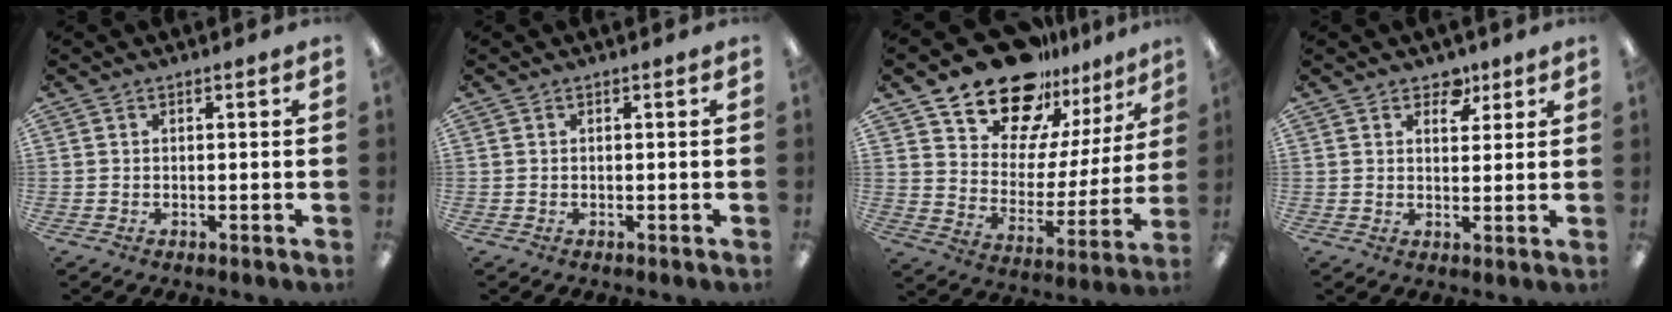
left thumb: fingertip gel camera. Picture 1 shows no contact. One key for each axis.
{"total": 0.0}
{"total": 18.4, "fx": 15.2, "fy": 8.9, "fz": 5.3, "tx": -0.104, "ty": -0.117, "tz": 0.274}
{"total": 5.0, "fx": 3.4, "fy": 3.2, "fz": 1.8, "tx": -0.004, "ty": -0.018, "tz": 0.055}